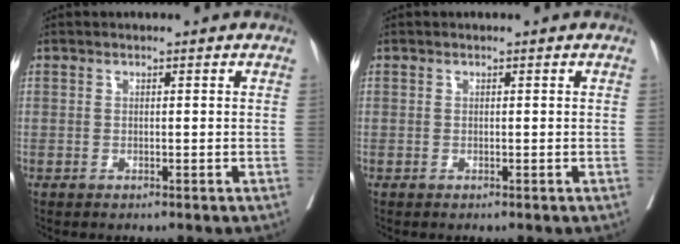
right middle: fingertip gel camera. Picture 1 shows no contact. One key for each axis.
{"total": 0.0}